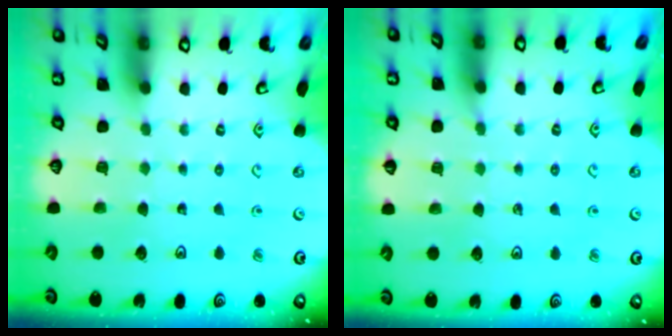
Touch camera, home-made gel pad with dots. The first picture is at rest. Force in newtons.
{"total": 3.3, "press": 3.3, "slide": 0.5}